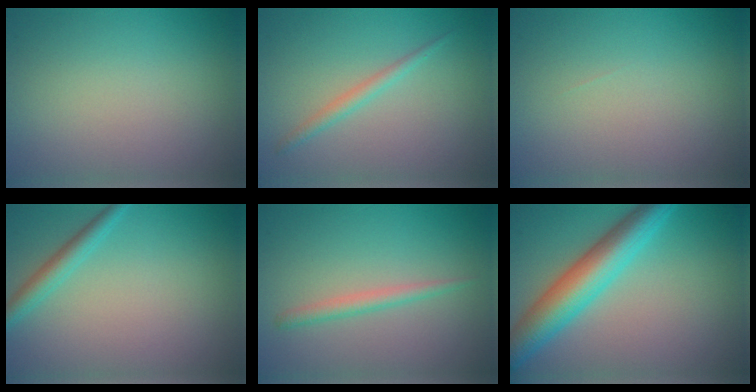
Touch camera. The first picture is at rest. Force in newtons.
{"total": 1.4, "press": 1.4, "slide": 0.1}
{"total": 0.0}
{"total": 2.1, "press": 2.1, "slide": 0.1}
{"total": 1.5, "press": 1.5, "slide": 0.1}
{"total": 6.7, "press": 6.7, "slide": 0.0}